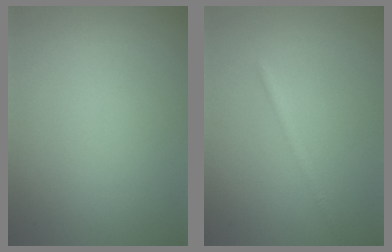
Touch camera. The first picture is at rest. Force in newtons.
{"total": 1.4, "press": 1.4, "slide": 0.1}